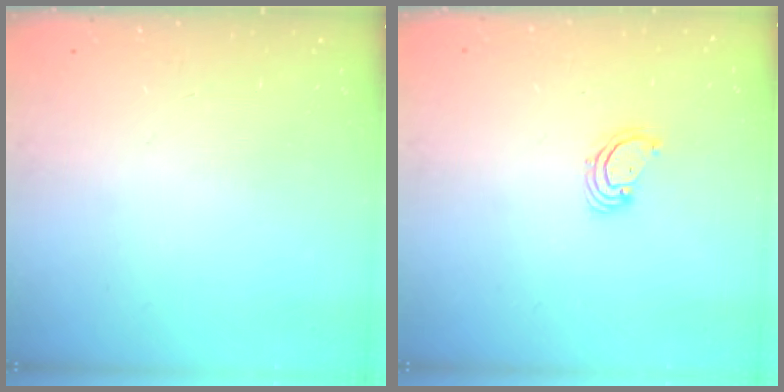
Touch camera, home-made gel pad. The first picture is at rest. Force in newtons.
{"total": 3.3, "press": 3.3, "slide": 0.2}